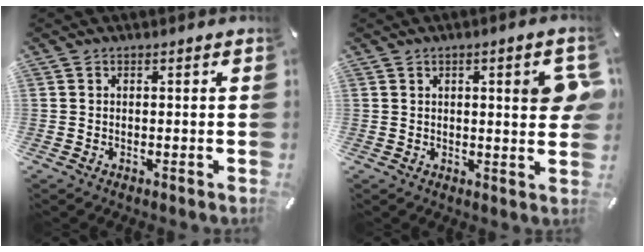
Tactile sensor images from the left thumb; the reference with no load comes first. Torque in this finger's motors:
{"motor_torque": [0.46, 0.42, 0.23, -0.15, 0.03]}